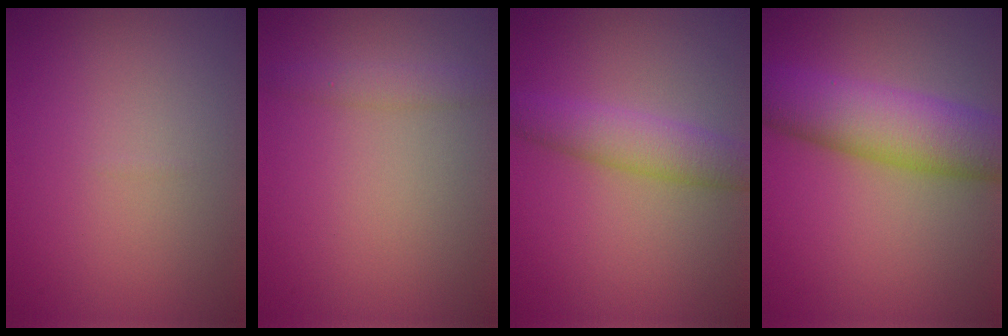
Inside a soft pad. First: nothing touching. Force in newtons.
{"total": 1.7, "press": 1.7, "slide": 0.1}
{"total": 3.9, "press": 3.9, "slide": 0.1}
{"total": 8.3, "press": 8.3, "slide": 0.1}